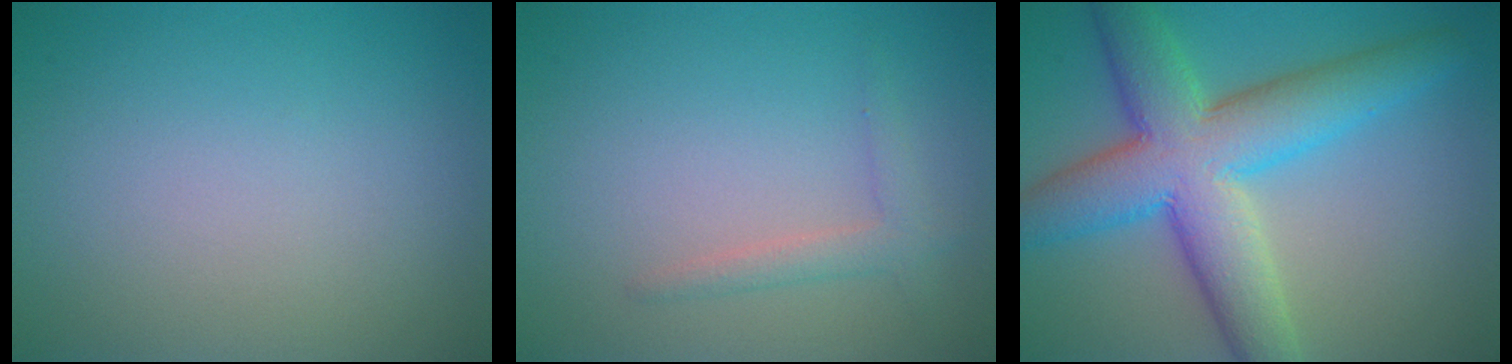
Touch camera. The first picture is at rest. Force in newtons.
{"total": 1.6, "press": 1.6, "slide": 0.0}
{"total": 9.7, "press": 9.7, "slide": 0.3}